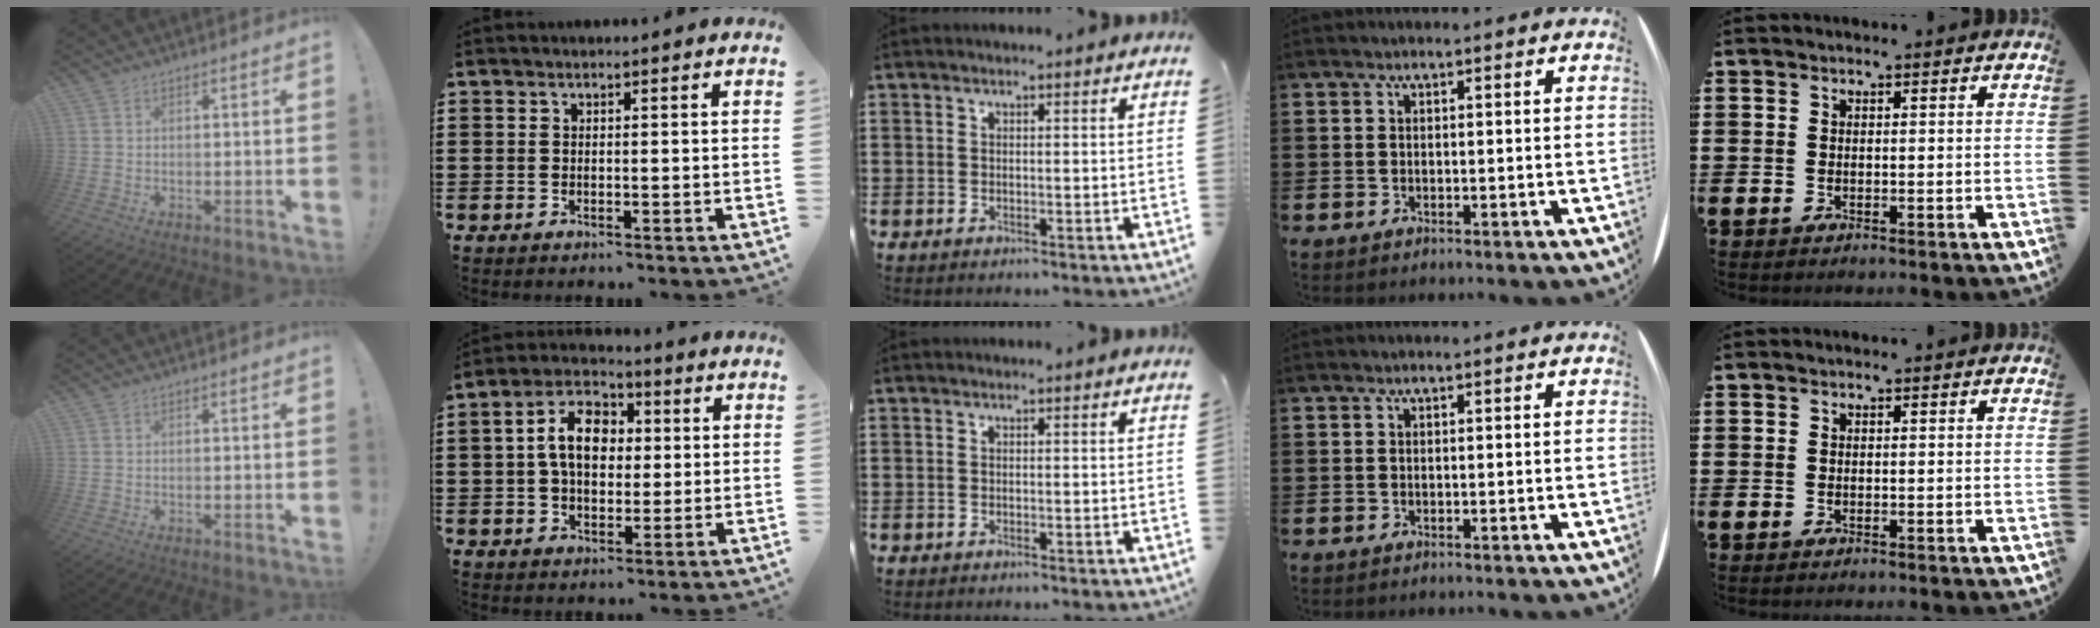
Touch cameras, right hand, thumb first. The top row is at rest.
{"index": {"total": 8.8, "force": [1.0, 5.6, 6.8], "torque": [-0.147, 0.014, 0.010]}}